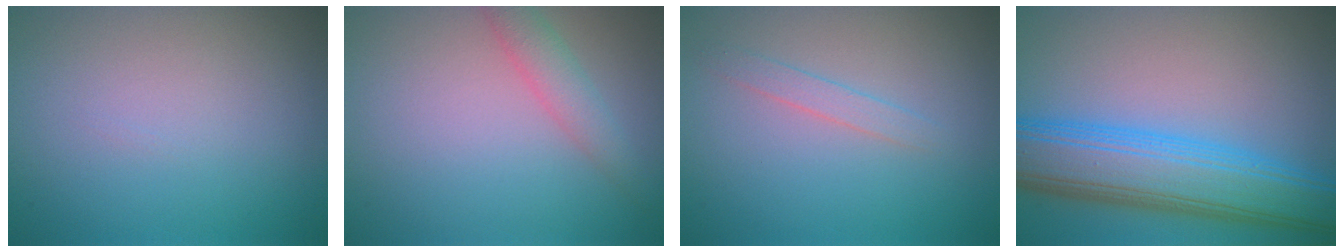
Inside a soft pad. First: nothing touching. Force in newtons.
{"total": 2.4, "press": 2.4, "slide": 0.1}
{"total": 1.2, "press": 1.2, "slide": 0.1}
{"total": 9.6, "press": 9.6, "slide": 0.3}